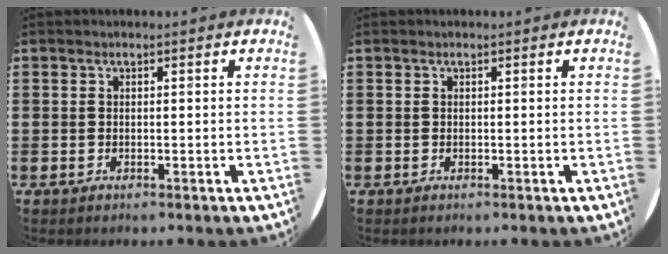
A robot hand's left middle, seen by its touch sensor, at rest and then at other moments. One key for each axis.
{"total": 0.0}